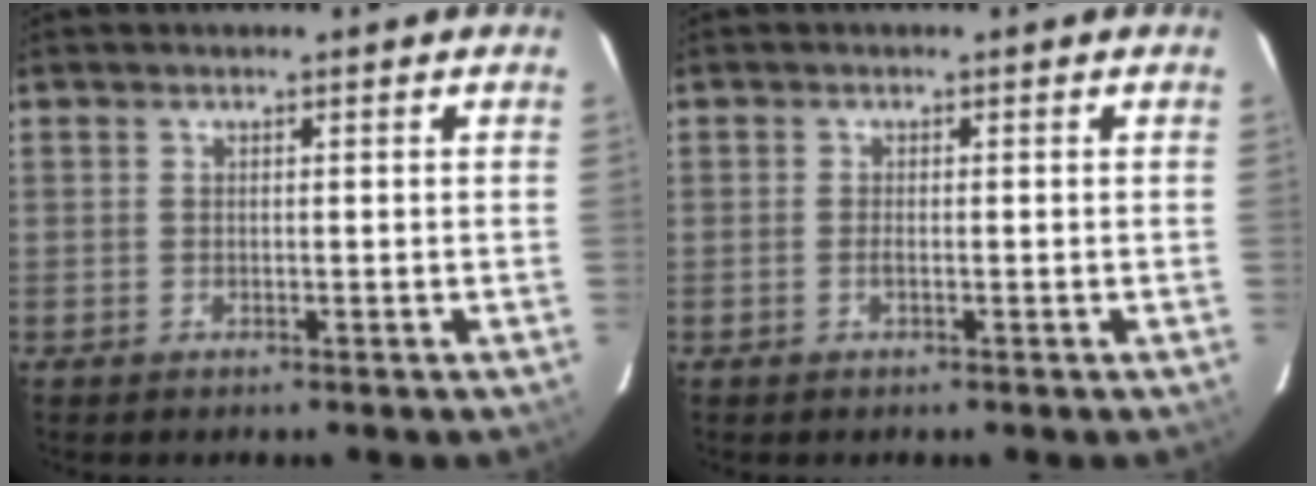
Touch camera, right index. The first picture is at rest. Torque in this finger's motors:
{"motor_torque": [-0.10, 0.01, -0.03, 0.00]}